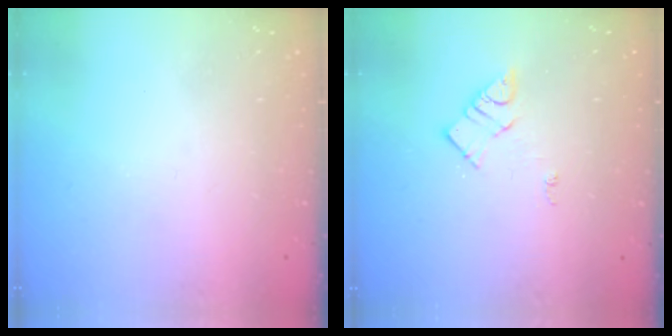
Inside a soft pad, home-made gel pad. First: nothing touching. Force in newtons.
{"total": 7.4, "press": 7.4, "slide": 0.2}